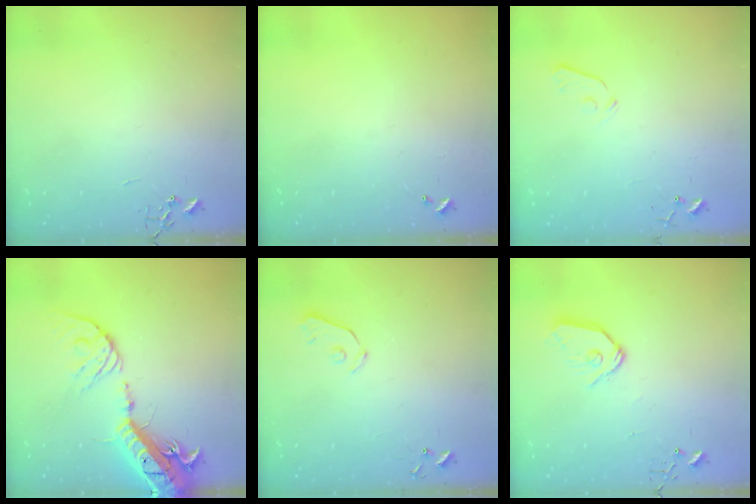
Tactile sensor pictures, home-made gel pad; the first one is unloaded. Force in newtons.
{"total": 0.0}
{"total": 3.7, "press": 3.6, "slide": 0.6}
{"total": 21.1, "press": 20.7, "slide": 4.1}
{"total": 3.4, "press": 3.4, "slide": 0.5}
{"total": 9.9, "press": 9.8, "slide": 1.2}